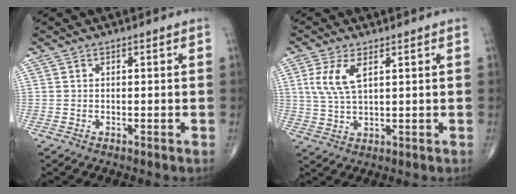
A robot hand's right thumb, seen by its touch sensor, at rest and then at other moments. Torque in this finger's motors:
{"motor_torque": [0.31, 0.24, 0.89, 0.26, 0.09]}